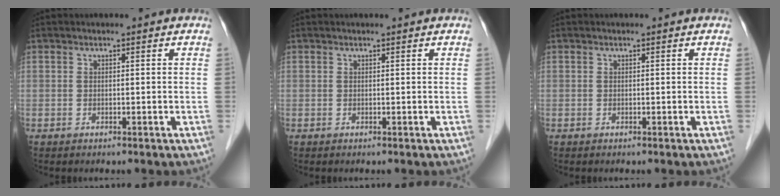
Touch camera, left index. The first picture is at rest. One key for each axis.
{"total": 0.7, "fx": 0.6, "fy": 0.0, "fz": 0.3, "tx": -0.004, "ty": 0.008, "tz": 0.011}
{"total": 0.0}